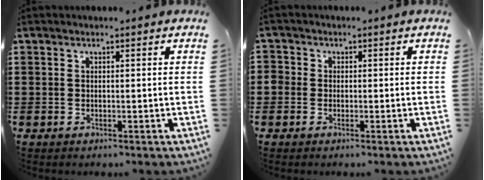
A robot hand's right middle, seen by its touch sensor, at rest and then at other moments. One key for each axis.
{"total": 1.4, "fx": -0.2, "fy": 1.4, "fz": 0.0, "tx": -0.005, "ty": 0.008, "tz": -0.007}